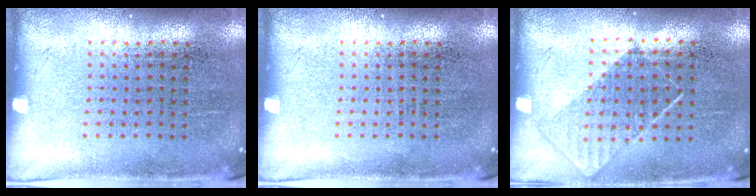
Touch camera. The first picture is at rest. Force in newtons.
{"total": 0.0}
{"total": 0.8, "press": 0.7, "slide": 0.5}